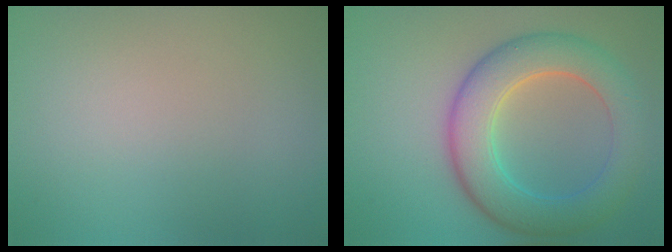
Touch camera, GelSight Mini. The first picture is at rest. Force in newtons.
{"total": 7.2, "press": 7.2, "slide": 0.2}